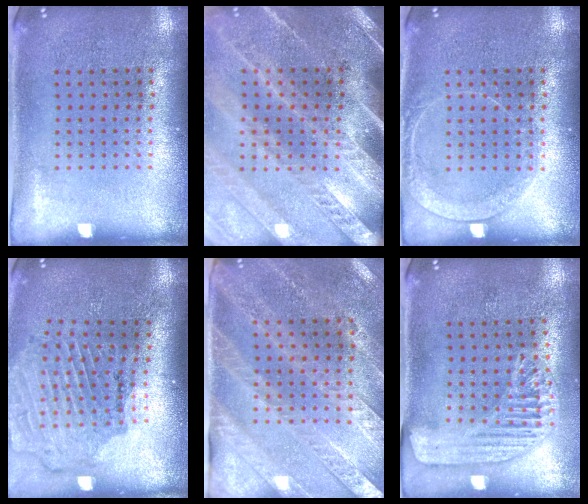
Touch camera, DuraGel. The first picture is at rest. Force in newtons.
{"total": 3.4, "press": 2.9, "slide": 1.7}
{"total": 1.5, "press": 1.4, "slide": 0.4}
{"total": 1.7, "press": 1.7, "slide": 0.3}
{"total": 2.7, "press": 2.5, "slide": 1.0}
{"total": 1.6, "press": 1.6, "slide": 0.4}